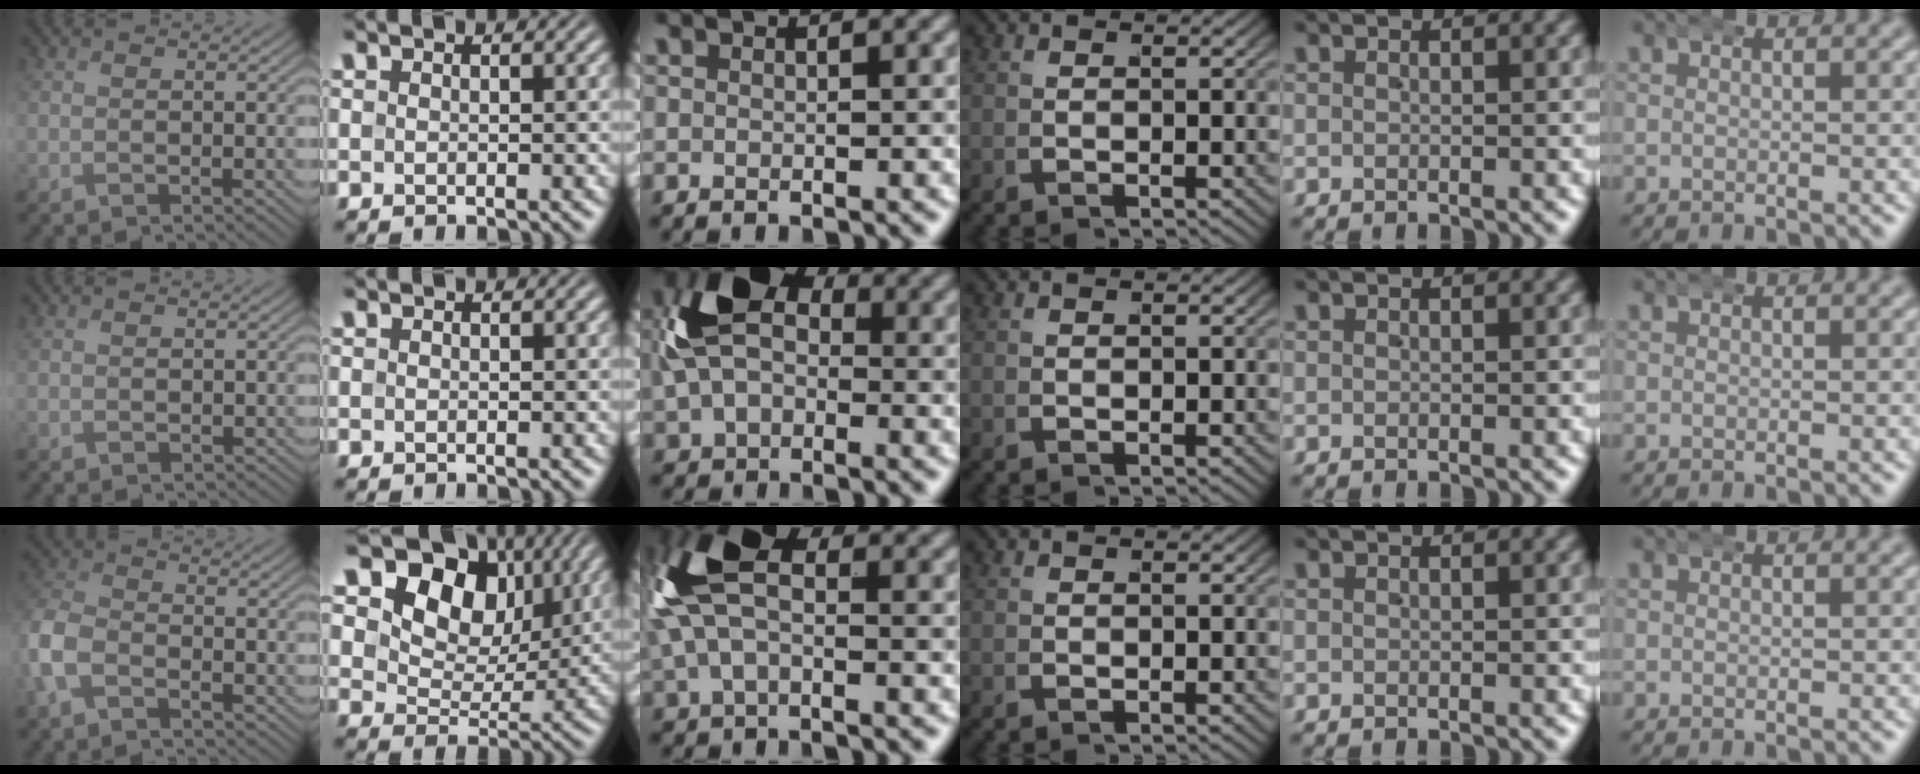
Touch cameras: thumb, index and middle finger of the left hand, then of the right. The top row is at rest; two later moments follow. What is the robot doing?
{"motion": "wrap", "object": "arm wrap"}